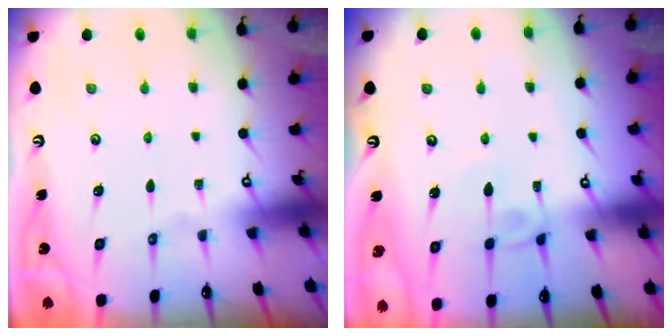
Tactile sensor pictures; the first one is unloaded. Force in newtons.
{"total": 5.2, "press": 5.2, "slide": 0.1}